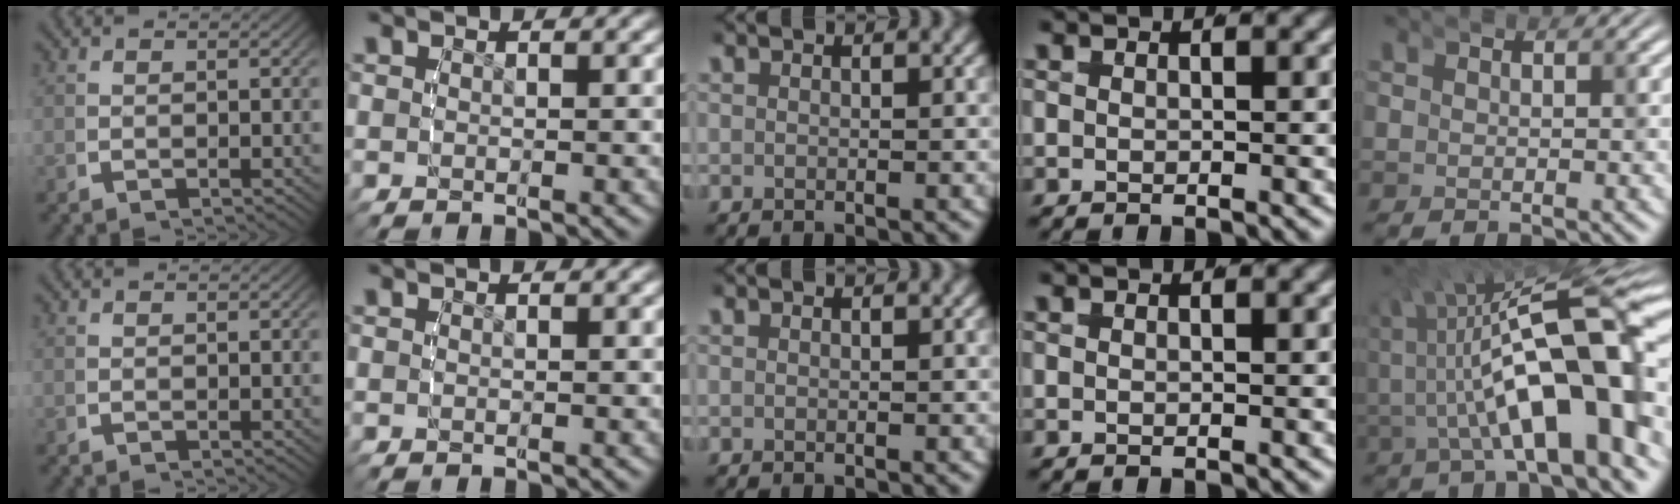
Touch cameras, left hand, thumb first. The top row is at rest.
{"little": {"total": 10.2, "force": [-3.7, 4.1, 8.6], "torque": [-0.146, -0.008, -0.059]}}